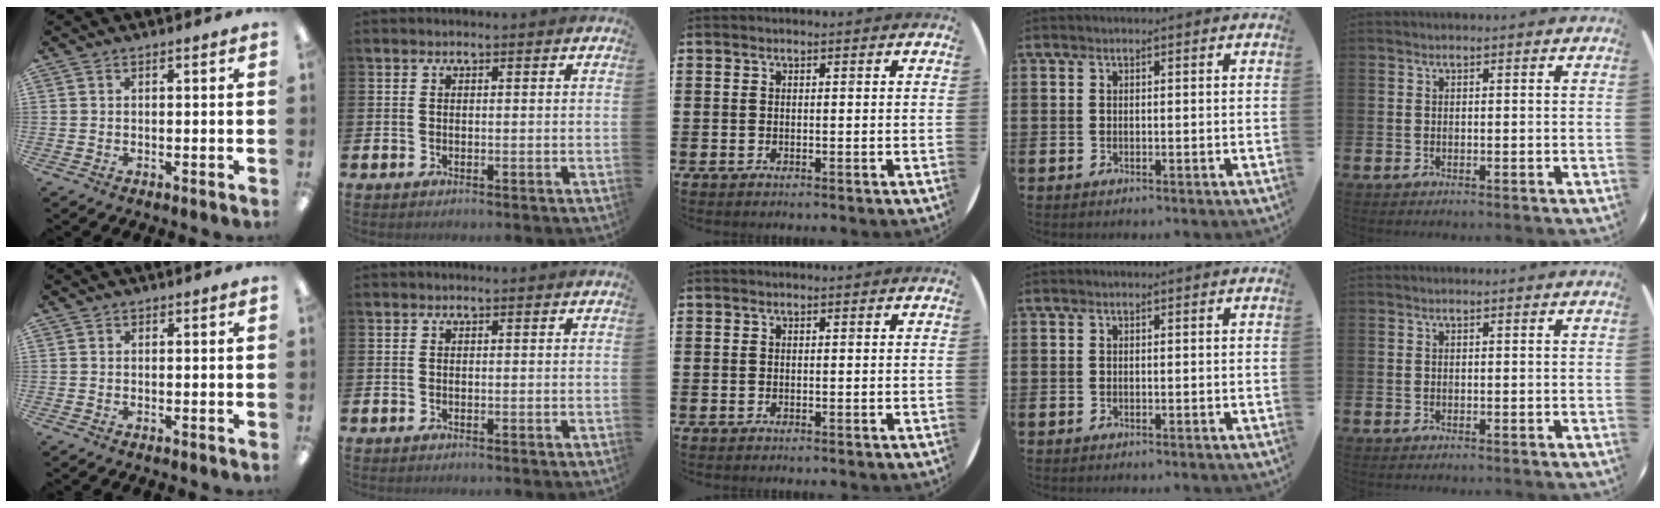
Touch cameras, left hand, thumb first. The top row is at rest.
{}